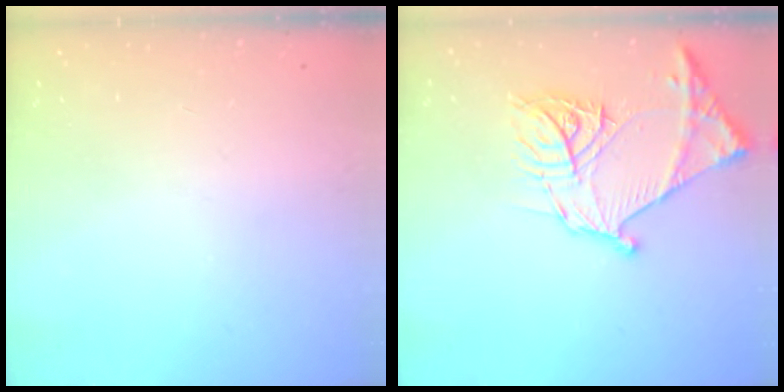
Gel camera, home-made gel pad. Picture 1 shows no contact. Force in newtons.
{"total": 19.4, "press": 19.3, "slide": 2.0}